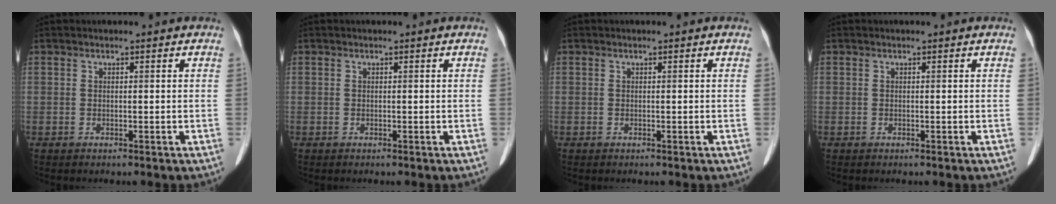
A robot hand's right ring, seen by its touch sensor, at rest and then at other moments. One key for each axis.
{"total": 0.0}
{"total": 0.0}
{"total": 0.0}